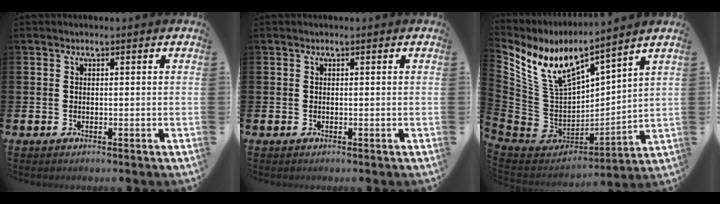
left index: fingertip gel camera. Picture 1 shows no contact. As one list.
[{"total": 0.0}, {"total": 9.6, "force": [8.0, 3.1, 4.3], "torque": [-0.126, -0.059, 0.145]}]